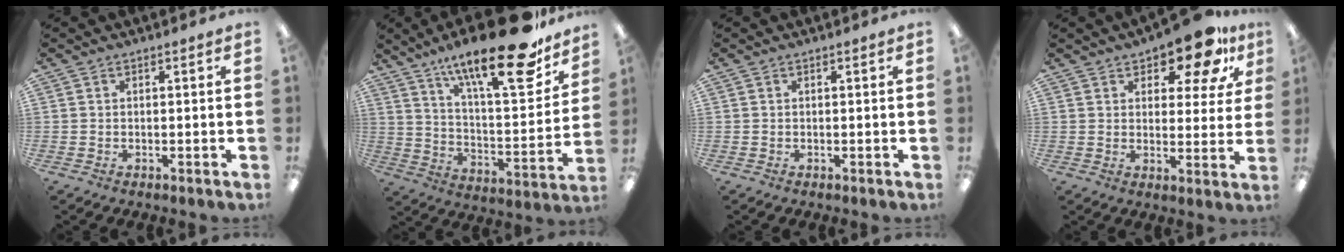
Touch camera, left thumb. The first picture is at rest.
{"total": 24.4, "force": [17.2, 5.8, 16.3], "torque": [-0.249, -0.116, 0.274]}
{"total": 0.0}
{"total": 12.2, "force": [8.9, 4.8, 6.8], "torque": [-0.095, -0.048, 0.155]}